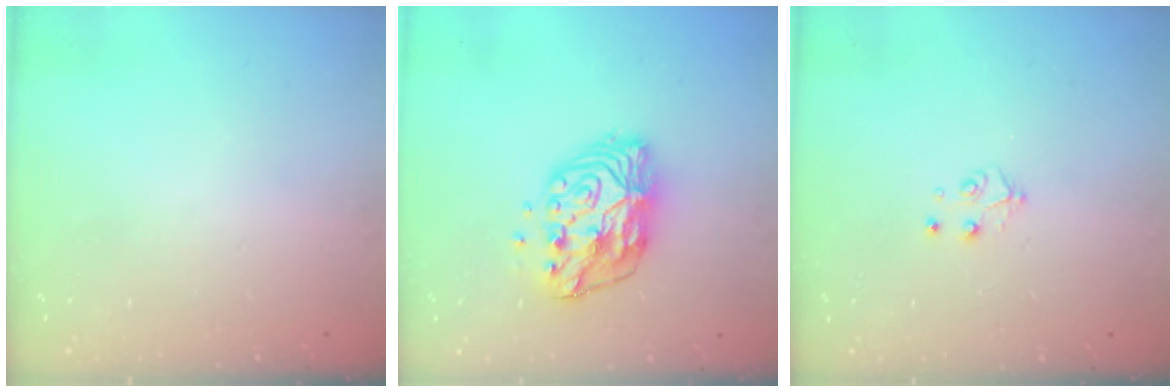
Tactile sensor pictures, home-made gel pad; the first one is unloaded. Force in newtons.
{"total": 13.2, "press": 13.2, "slide": 0.9}
{"total": 3.4, "press": 3.4, "slide": 0.4}